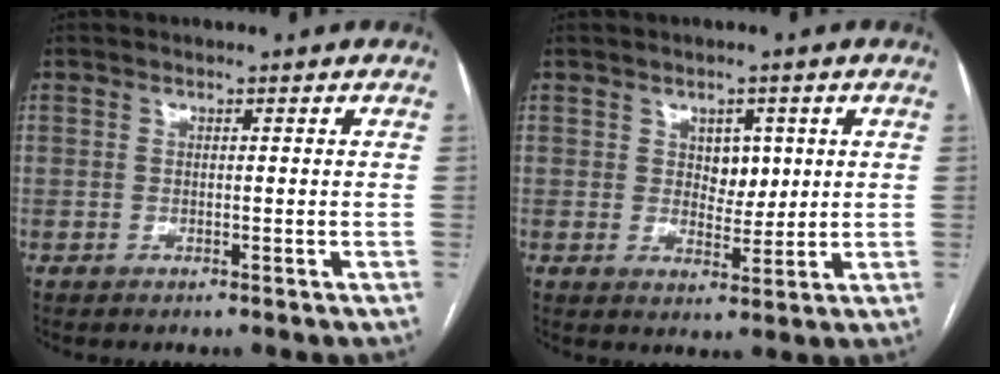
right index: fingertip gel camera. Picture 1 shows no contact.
{"total": 4.3, "force": [1.3, 2.8, 3.0], "torque": [-0.038, 0.001, 0.025]}